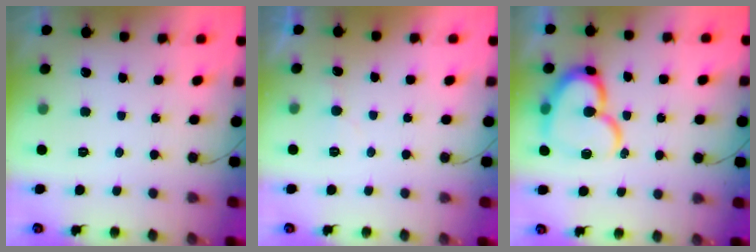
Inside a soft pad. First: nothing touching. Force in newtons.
{"total": 3.9, "press": 3.8, "slide": 0.3}
{"total": 16.3, "press": 16.3, "slide": 1.4}